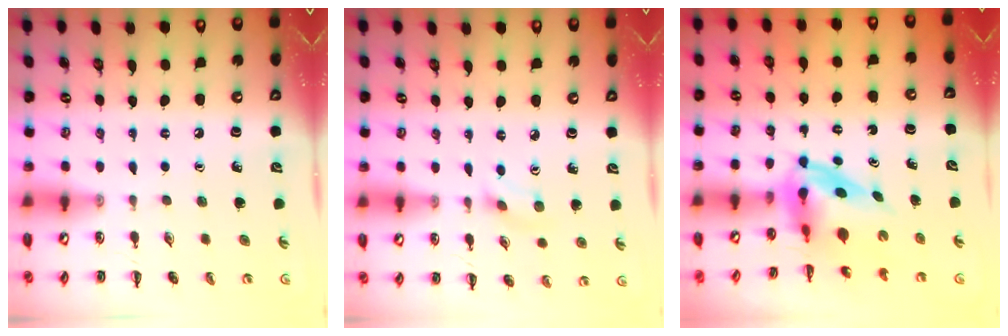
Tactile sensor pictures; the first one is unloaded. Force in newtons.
{"total": 2.3, "press": 2.1, "slide": 0.9}
{"total": 3.7, "press": 3.6, "slide": 0.8}